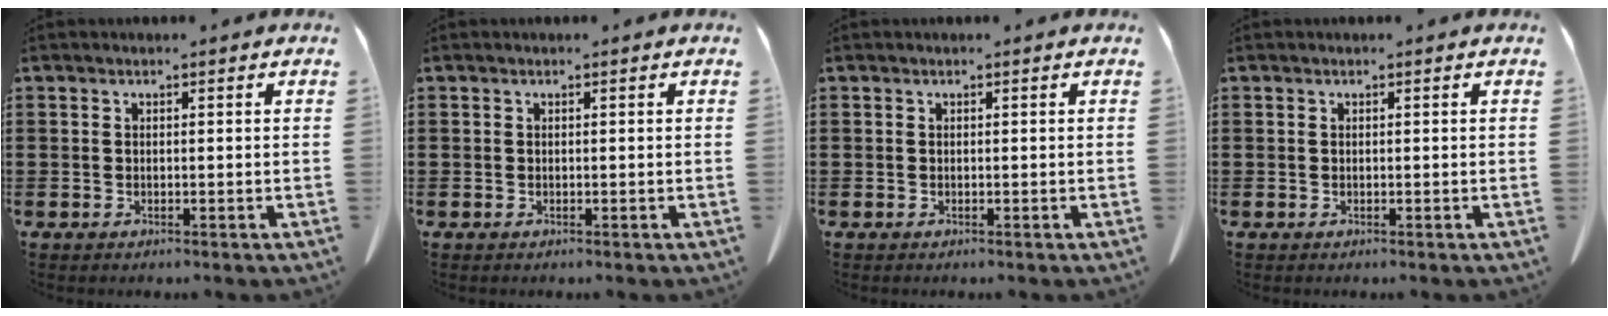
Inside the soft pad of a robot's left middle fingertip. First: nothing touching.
{"total": 0.0}
{"total": 0.0}
{"total": 0.0}